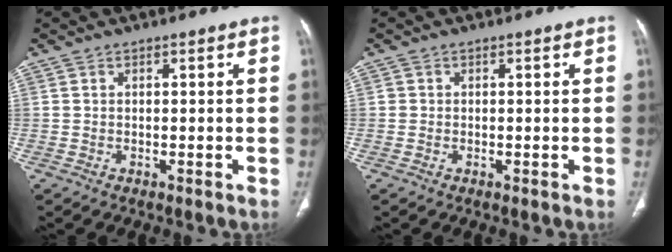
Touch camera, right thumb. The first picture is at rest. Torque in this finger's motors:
{"motor_torque": [-0.54, 0.36, 0.23, -0.09, -0.07]}